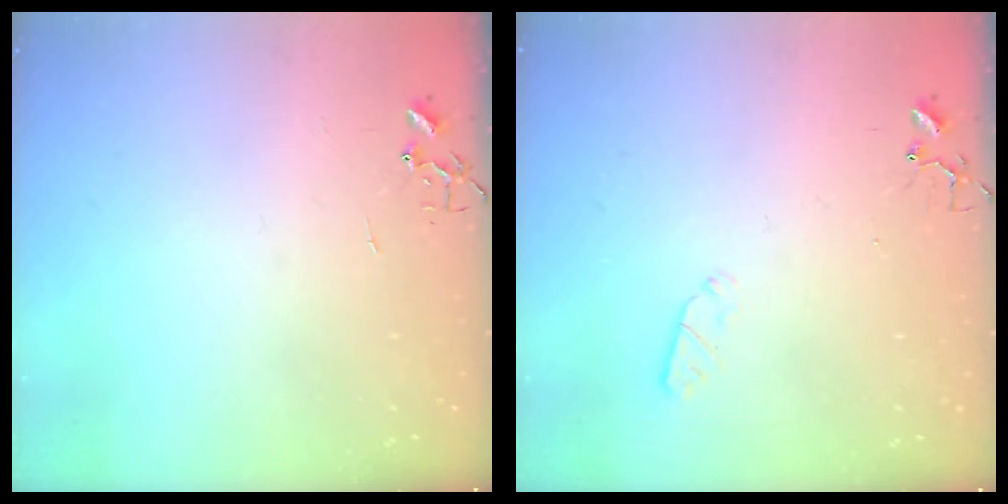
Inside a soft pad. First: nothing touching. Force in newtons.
{"total": 3.2, "press": 3.1, "slide": 0.5}